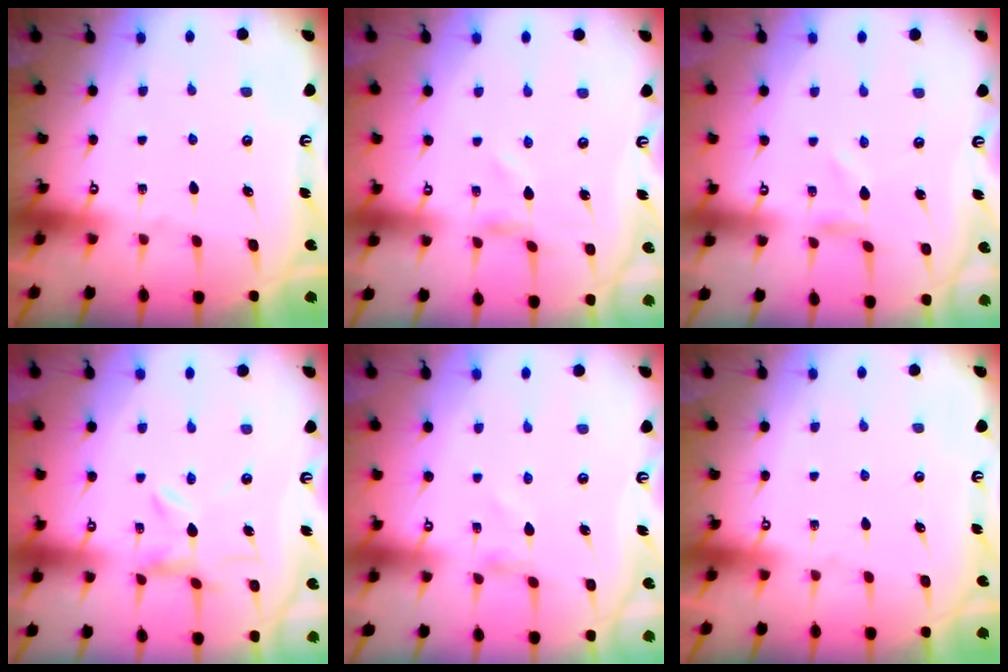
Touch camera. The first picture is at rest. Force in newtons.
{"total": 0.0}
{"total": 1.1, "press": 1.1, "slide": 0.1}
{"total": 2.0, "press": 2.0, "slide": 0.3}
{"total": 0.0}
{"total": 0.0}